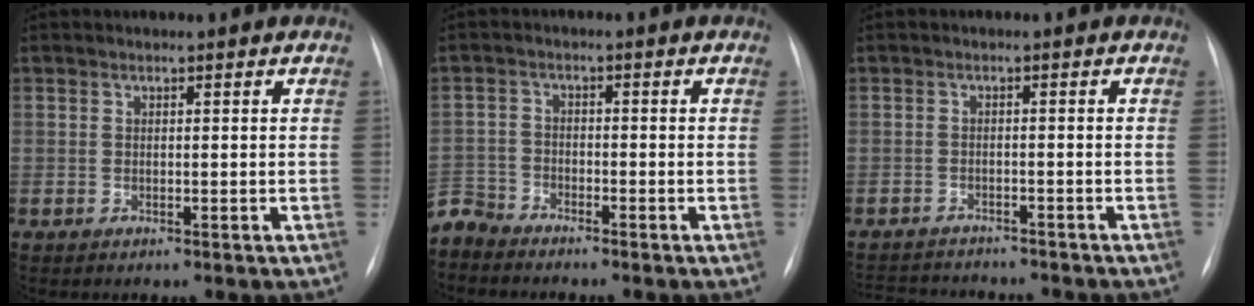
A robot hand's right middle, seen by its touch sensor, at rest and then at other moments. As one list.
[{"total": 4.1, "force": [-4.0, 0.5, -0.6], "torque": [0.013, -0.010, -0.080]}, {"total": 10.2, "force": [-9.5, 2.2, 2.9], "torque": [-0.054, 0.002, -0.127]}]